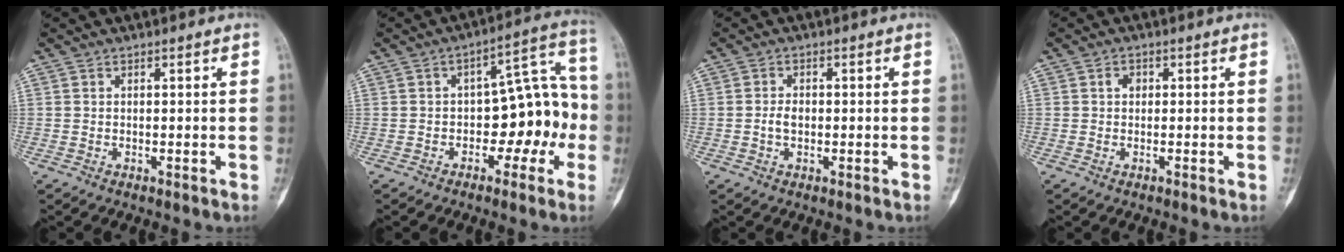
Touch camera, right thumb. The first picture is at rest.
{"total": 12.1, "force": [-3.0, 7.3, 9.2], "torque": [-0.079, 0.060, -0.044]}
{"total": 2.4, "force": [-0.3, 1.6, 1.9], "torque": [-0.035, 0.006, -0.009]}
{"total": 1.4, "force": [0.1, 1.1, 0.9], "torque": [-0.003, 0.006, -0.003]}